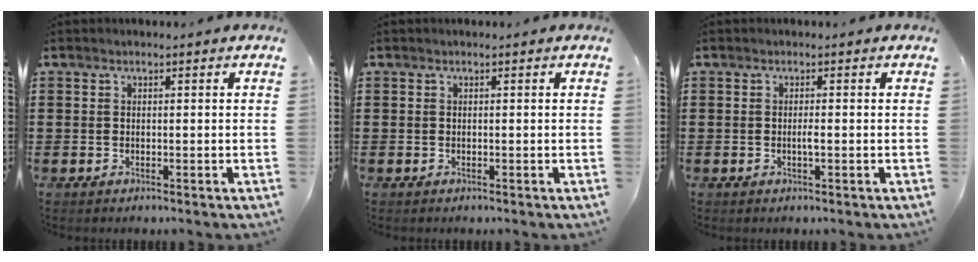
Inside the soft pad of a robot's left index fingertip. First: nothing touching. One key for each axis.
{"total": 0.0}
{"total": 1.1, "fx": -0.3, "fy": 0.1, "fz": 1.0, "tx": -0.020, "ty": -0.002, "tz": -0.006}